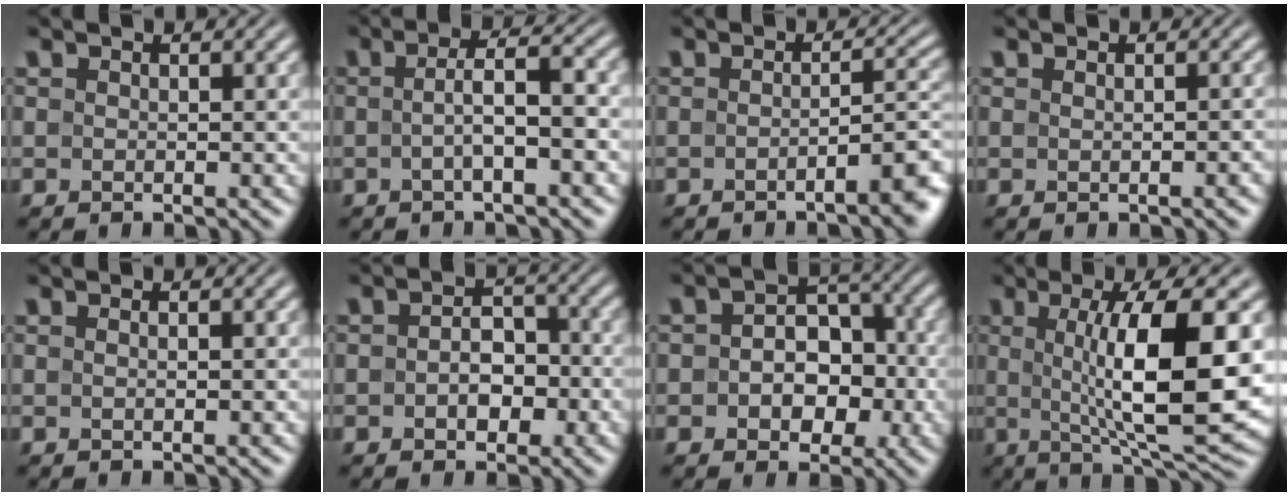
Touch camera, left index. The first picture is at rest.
{"total": 4.3, "force": [-0.3, 0.9, 4.2], "torque": [-0.071, 0.010, -0.010]}
{"total": 4.9, "force": [-2.3, 1.3, 4.1], "torque": [-0.041, 0.011, -0.036]}
{"total": 1.5, "force": [0.2, 0.6, 1.3], "torque": [-0.007, 0.003, -0.001]}
{"total": 0.9, "force": [0.3, 0.3, 0.8], "torque": [-0.007, -0.008, -0.001]}
{"total": 3.6, "force": [-0.7, 2.4, 2.6], "torque": [-0.036, 0.001, -0.015]}
{"total": 5.8, "force": [-0.7, 4.1, 4.0], "torque": [-0.043, 0.002, -0.014]}
{"total": 10.8, "force": [0.8, 2.6, 10.5], "torque": [-0.154, -0.006, 0.020]}